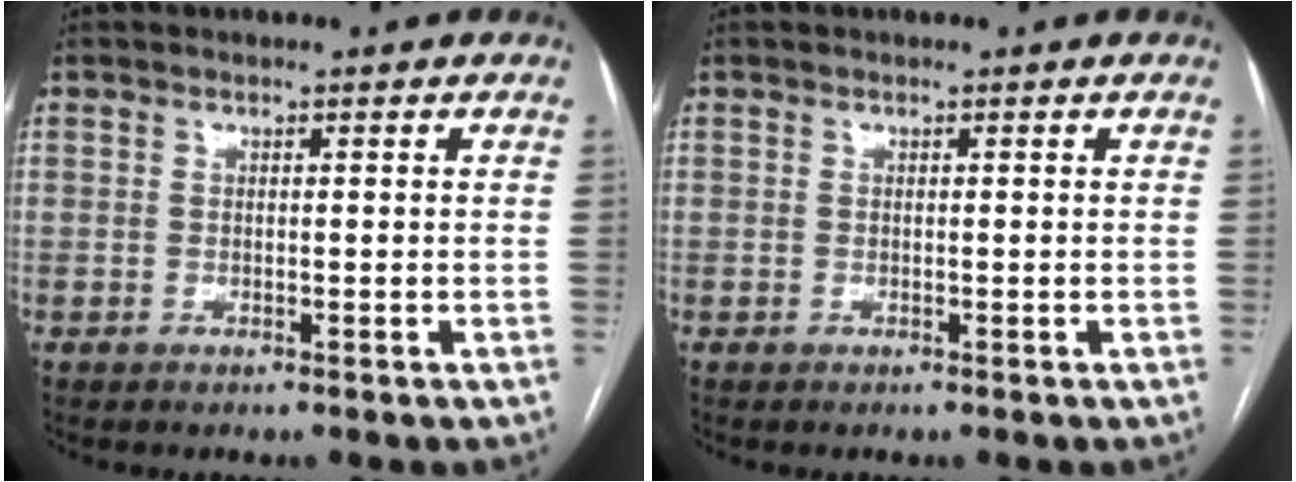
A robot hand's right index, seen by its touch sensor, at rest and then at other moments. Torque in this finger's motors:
{"motor_torque": [0.00, 0.00, 0.00, 0.00]}